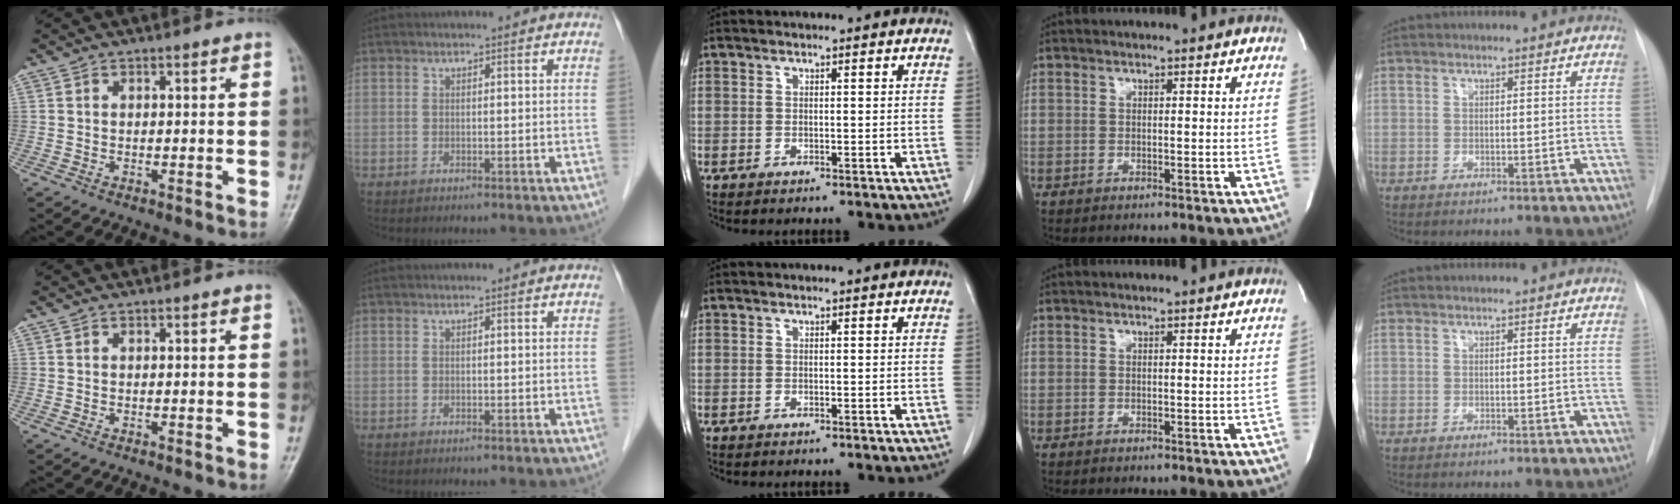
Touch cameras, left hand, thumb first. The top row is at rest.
{}